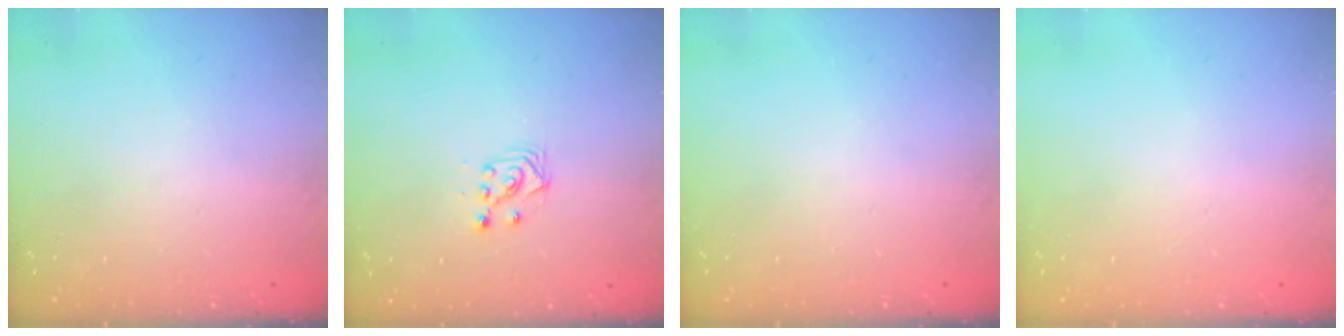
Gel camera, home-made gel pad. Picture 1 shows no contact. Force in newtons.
{"total": 3.3, "press": 3.2, "slide": 0.8}
{"total": 0.0}
{"total": 0.0}